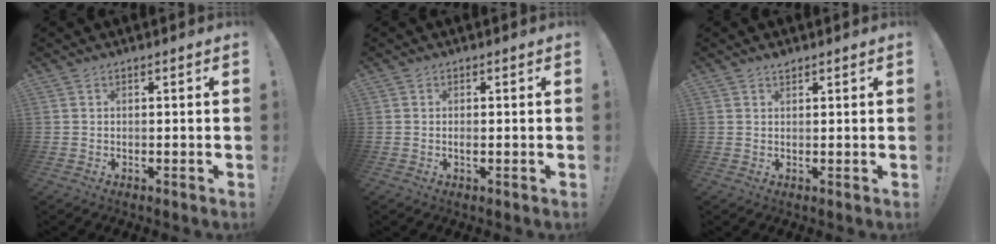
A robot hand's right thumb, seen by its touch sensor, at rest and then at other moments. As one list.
[{"total": 0.7, "force": [-0.2, 0.0, 0.7], "torque": [-0.007, -0.004, -0.004]}, {"total": 1.2, "force": [1.1, 0.2, 0.3], "torque": [0.010, -0.009, 0.018]}]